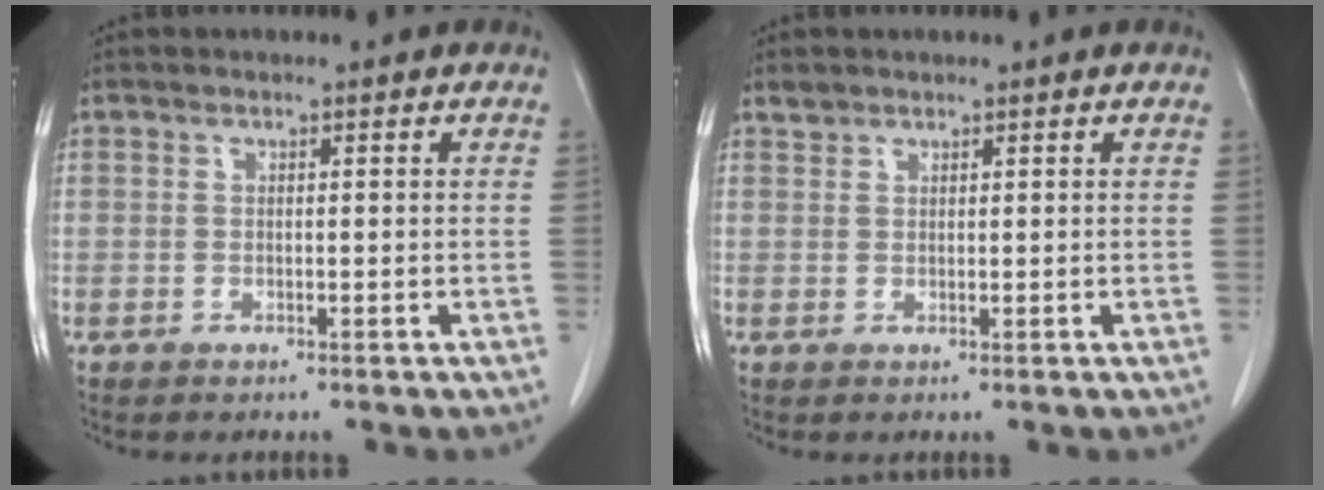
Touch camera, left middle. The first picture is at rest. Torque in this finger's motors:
{"motor_torque": [0.13, -0.11, 0.03, 0.01]}